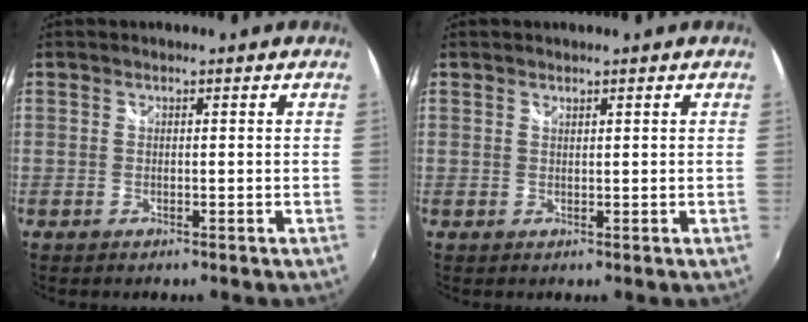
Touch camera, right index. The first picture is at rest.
{"total": 0.5, "force": [0.5, 0.1, 0.2], "torque": [-0.001, 0.001, 0.010]}